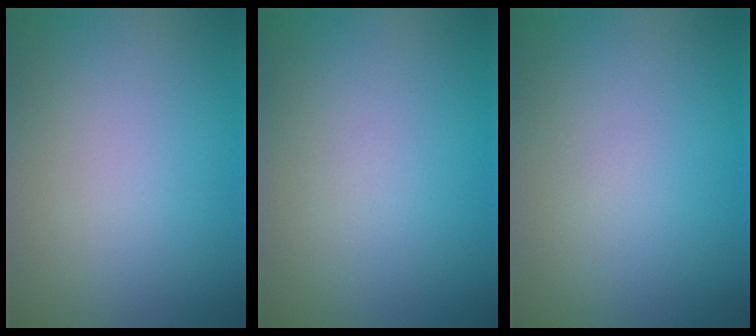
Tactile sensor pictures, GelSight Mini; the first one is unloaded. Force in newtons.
{"total": 0.0}
{"total": 0.0}